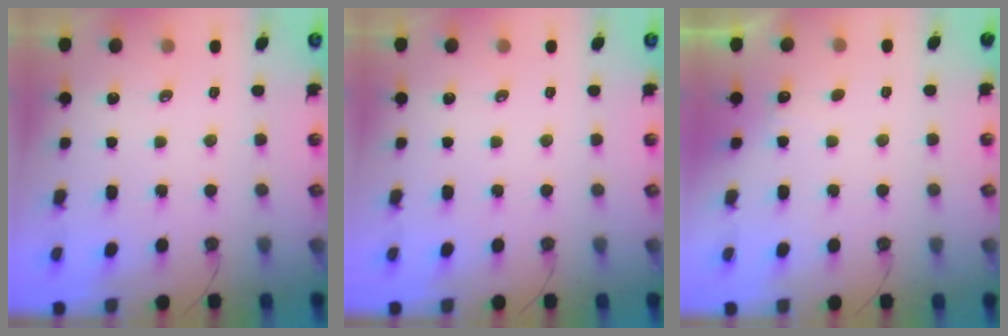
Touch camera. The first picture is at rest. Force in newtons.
{"total": 0.0}
{"total": 5.2, "press": 5.0, "slide": 1.3}